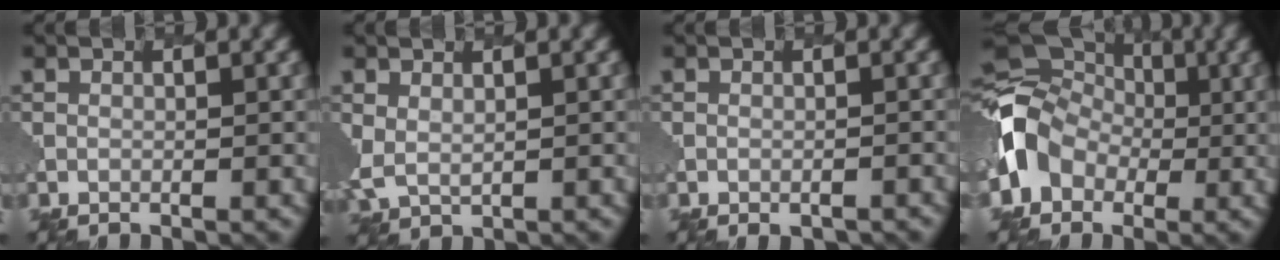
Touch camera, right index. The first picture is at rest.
{"total": 2.5, "force": [1.2, 1.7, 1.4], "torque": [-0.040, -0.009, 0.026]}
{"total": 1.1, "force": [-0.9, 0.4, 0.6], "torque": [-0.005, -0.002, -0.009]}
{"total": 7.4, "force": [-1.0, 6.3, 3.7], "torque": [-0.055, 0.001, -0.029]}